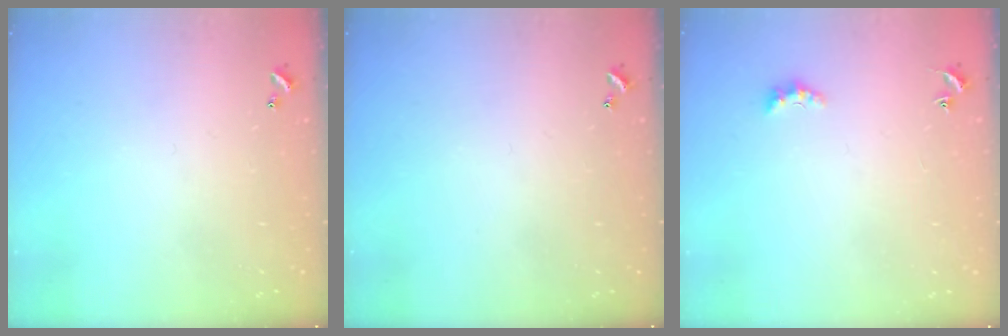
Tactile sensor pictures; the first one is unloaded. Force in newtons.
{"total": 0.0}
{"total": 2.7, "press": 2.7, "slide": 0.6}